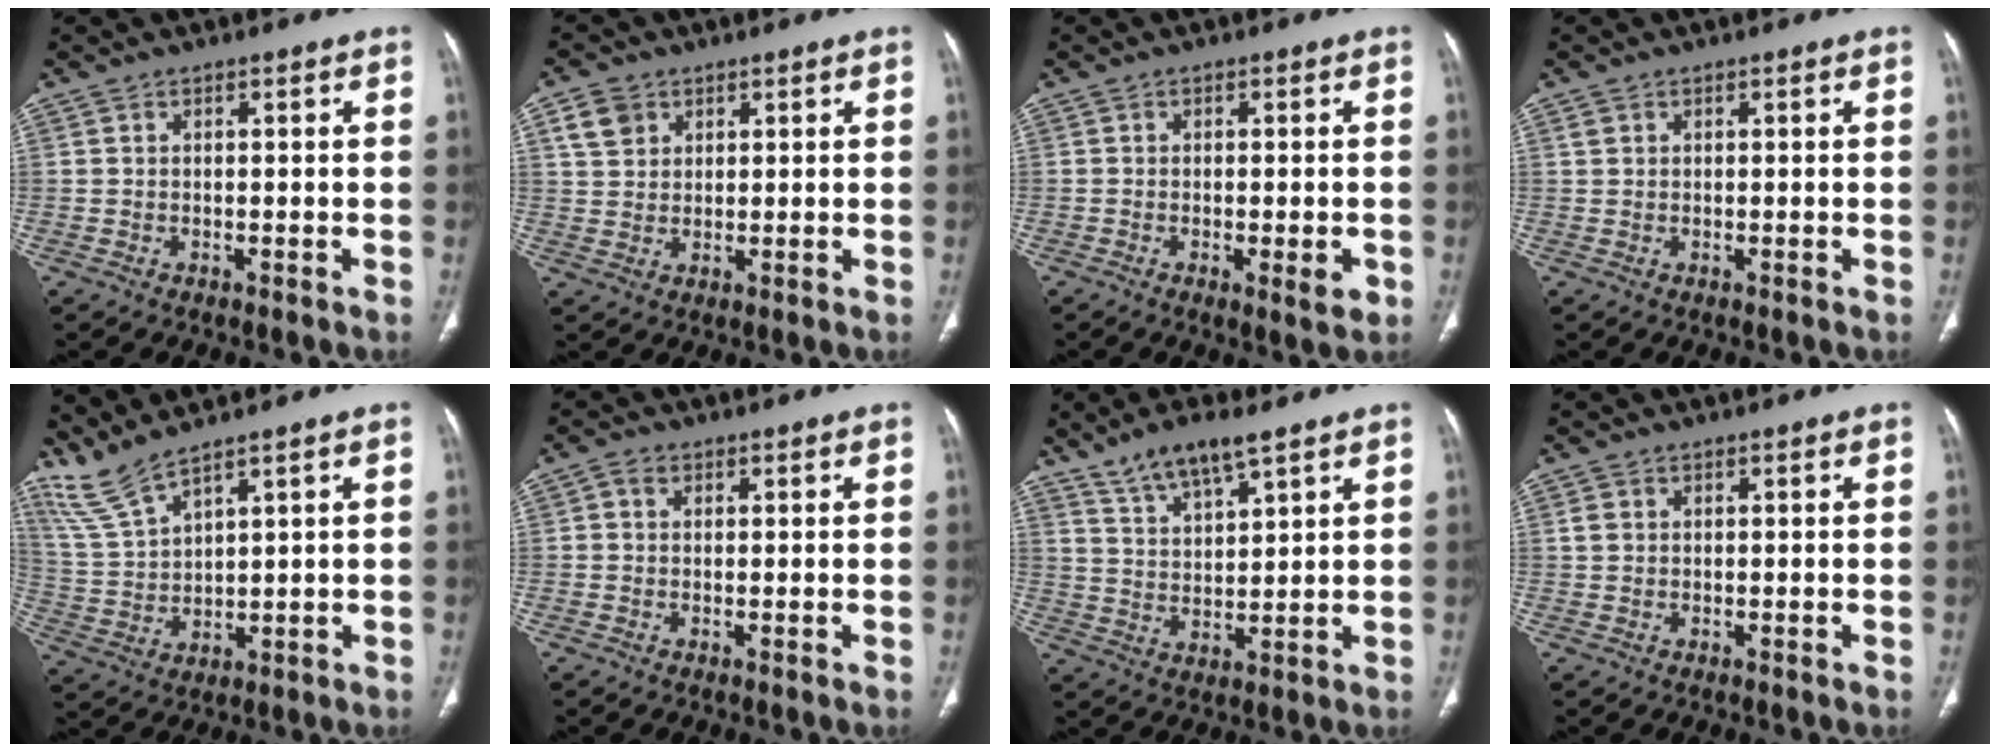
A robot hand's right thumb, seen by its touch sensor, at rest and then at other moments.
{"total": 4.9, "force": [2.3, 3.8, 2.0], "torque": [-0.025, -0.005, 0.049]}
{"total": 3.9, "force": [-1.3, 1.1, 3.5], "torque": [-0.041, -0.005, -0.015]}
{"total": 0.8, "force": [0.4, 0.7, 0.3], "torque": [-0.002, 0.001, 0.009]}
{"total": 6.9, "force": [6.2, 0.5, 3.0], "torque": [-0.078, -0.031, 0.146]}
{"total": 1.8, "force": [0.5, 1.5, 0.9], "torque": [-0.011, 0.005, 0.006]}
{"total": 8.7, "force": [6.4, 2.3, 5.5], "torque": [-0.091, -0.028, 0.124]}
{"total": 1.2, "force": [0.3, 1.1, 0.6], "torque": [-0.010, 0.004, 0.008]}